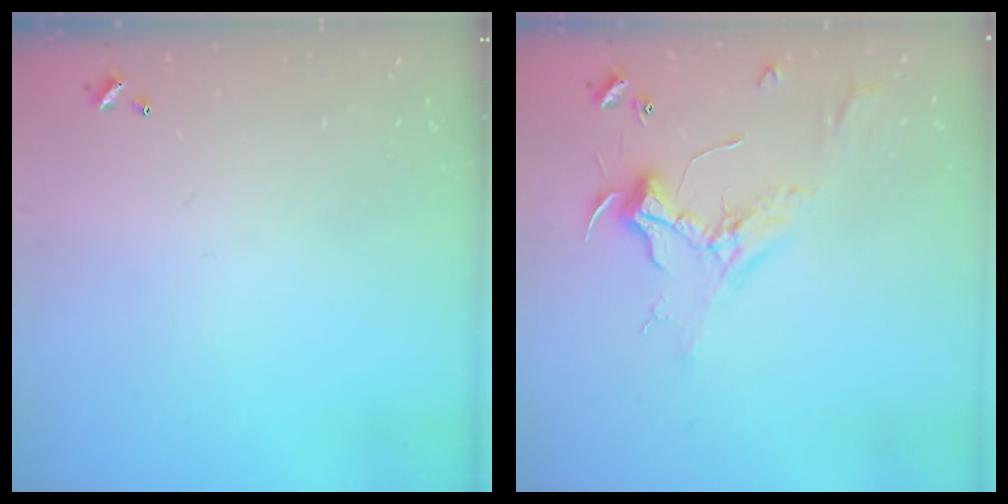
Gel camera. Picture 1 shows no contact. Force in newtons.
{"total": 2.4, "press": 2.3, "slide": 0.9}